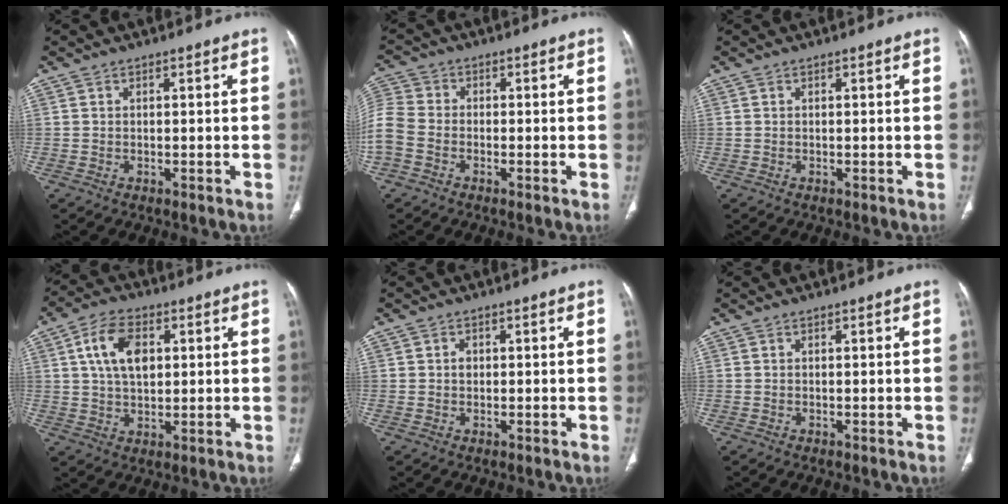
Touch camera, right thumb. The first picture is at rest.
{"total": 8.9, "force": [-2.7, 6.6, 5.3], "torque": [-0.135, 0.014, -0.062]}
{"total": 0.0}
{"total": 9.8, "force": [2.6, 6.0, 7.3], "torque": [-0.121, 0.001, 0.045]}
{"total": 1.3, "force": [0.1, 1.2, 0.6], "torque": [-0.003, 0.003, 0.001]}
{"total": 0.0}